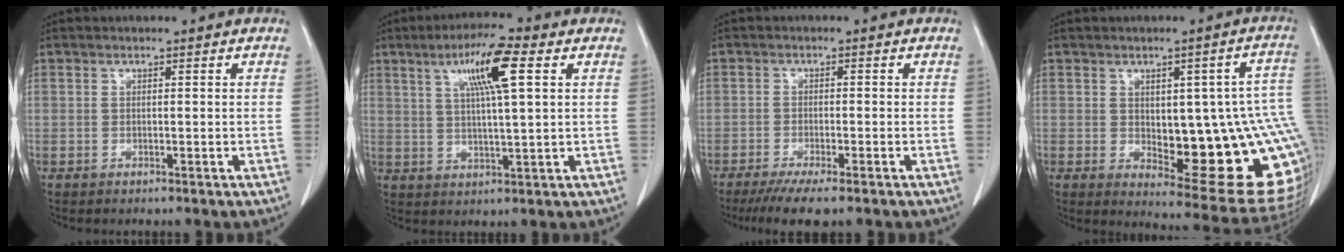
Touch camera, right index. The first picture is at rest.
{"total": 9.5, "force": [3.8, 0.6, 8.7], "torque": [-0.155, 0.011, 0.062]}
{"total": 5.6, "force": [-4.1, 0.4, 3.8], "torque": [-0.062, -0.013, -0.068]}
{"total": 21.2, "force": [-1.9, 6.5, 20.1], "torque": [-0.171, 0.016, 0.002]}